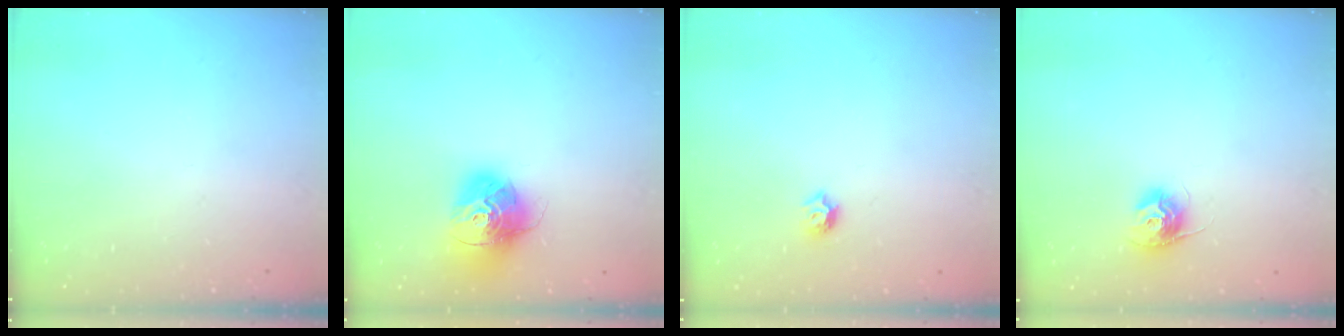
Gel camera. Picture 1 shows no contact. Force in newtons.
{"total": 15.3, "press": 15.2, "slide": 1.8}
{"total": 4.7, "press": 4.7, "slide": 0.7}
{"total": 10.6, "press": 10.6, "slide": 0.7}